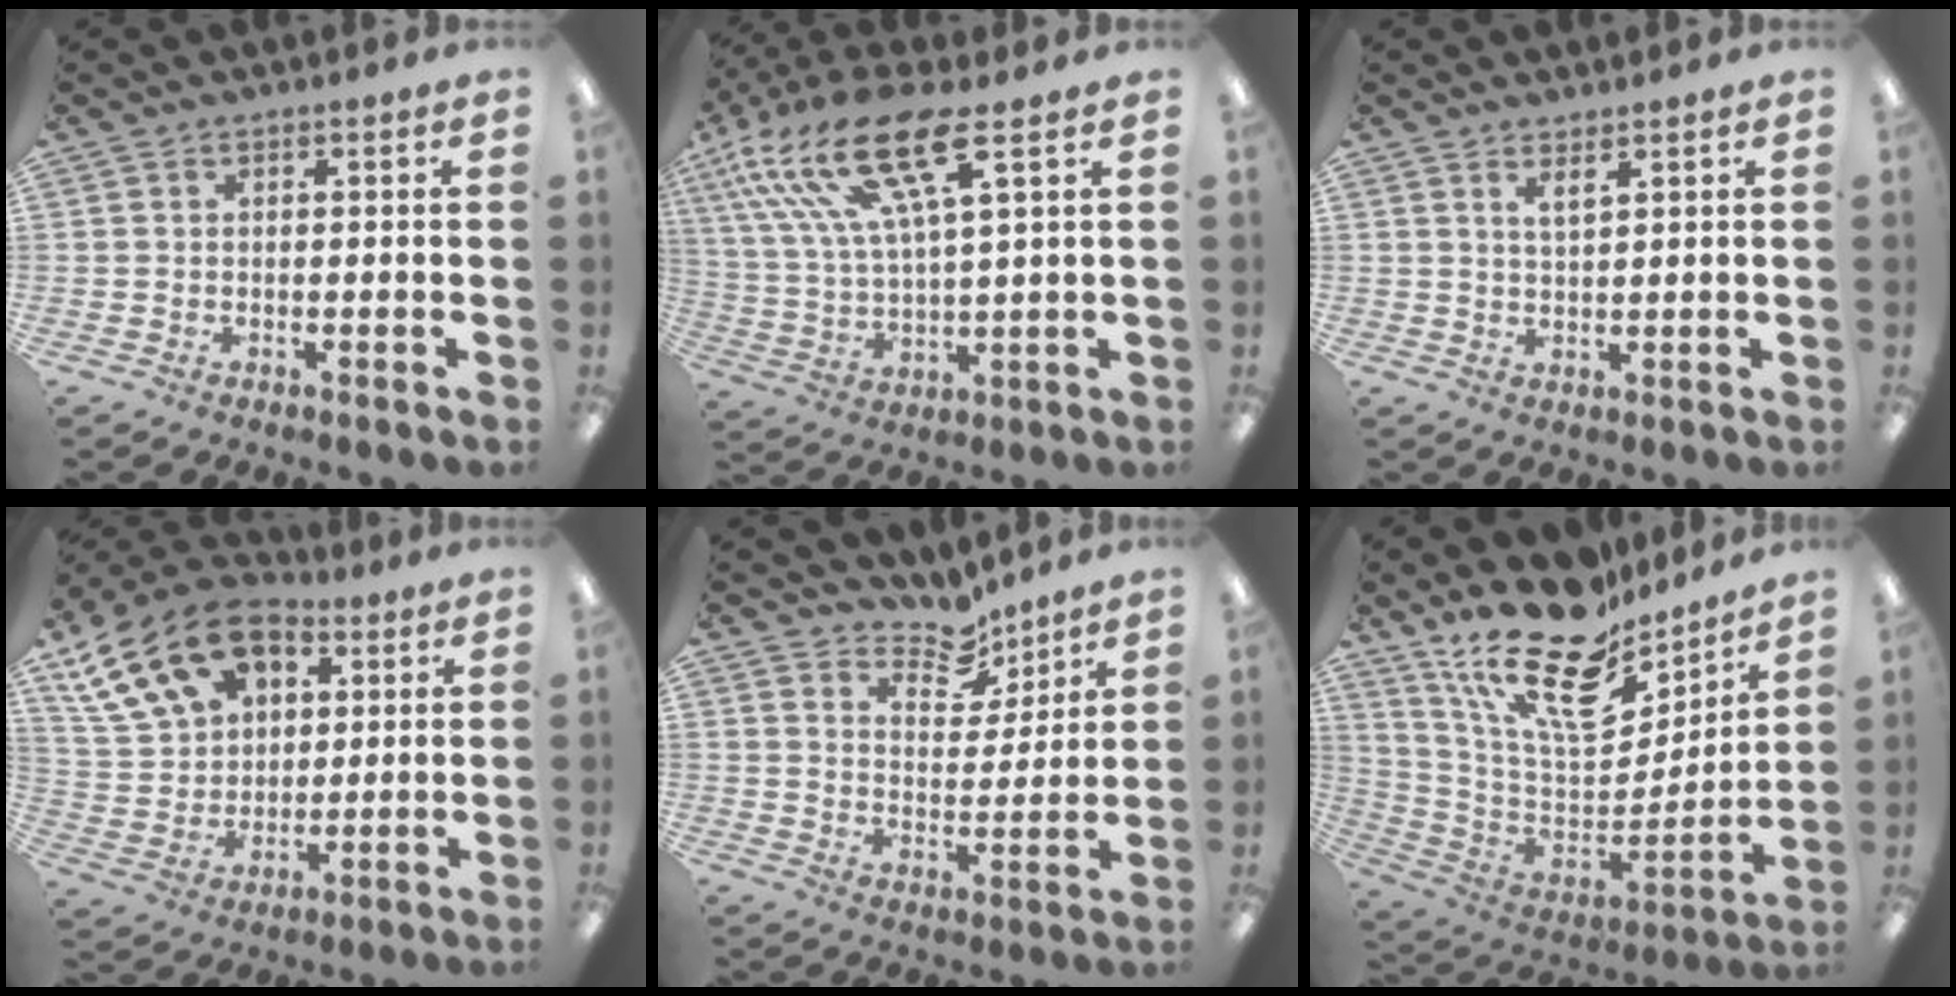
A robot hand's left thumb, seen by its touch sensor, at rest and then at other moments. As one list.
[{"total": 17.8, "force": [10.0, 5.4, 13.7], "torque": [-0.290, -0.032, 0.167]}, {"total": 2.5, "force": [2.0, 0.4, 1.4], "torque": [-0.025, -0.005, 0.034]}, {"total": 18.2, "force": [10.3, 12.4, 8.5], "torque": [-0.158, -0.035, 0.196]}, {"total": 8.5, "force": [7.6, 3.5, 1.5], "torque": [-0.021, -0.060, 0.139]}, {"total": 21.7, "force": [15.5, 9.3, 11.9], "torque": [-0.204, -0.109, 0.275]}]